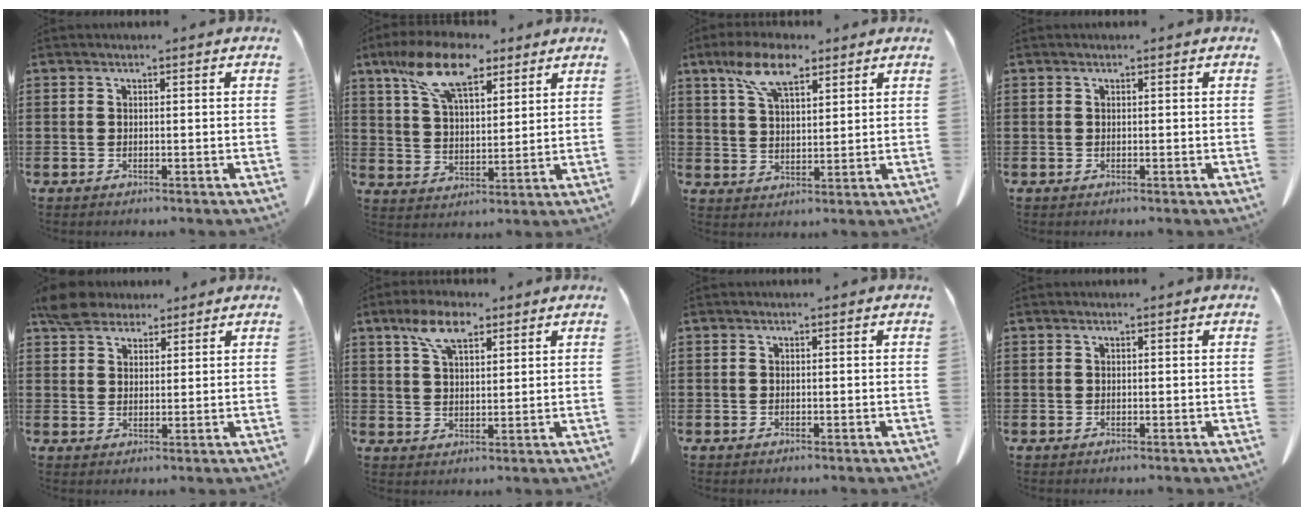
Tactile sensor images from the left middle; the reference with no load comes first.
{"total": 11.9, "force": [7.9, 4.9, 7.5], "torque": [-0.158, -0.008, 0.146]}
{"total": 8.6, "force": [5.6, 3.5, 5.6], "torque": [-0.125, 0.004, 0.103]}
{"total": 0.0}
{"total": 5.0, "force": [4.2, 2.3, 1.5], "torque": [-0.036, -0.003, 0.080]}
{"total": 7.2, "force": [4.4, 3.2, 4.7], "torque": [-0.105, 0.007, 0.081]}
{"total": 0.0}
{"total": 0.0}